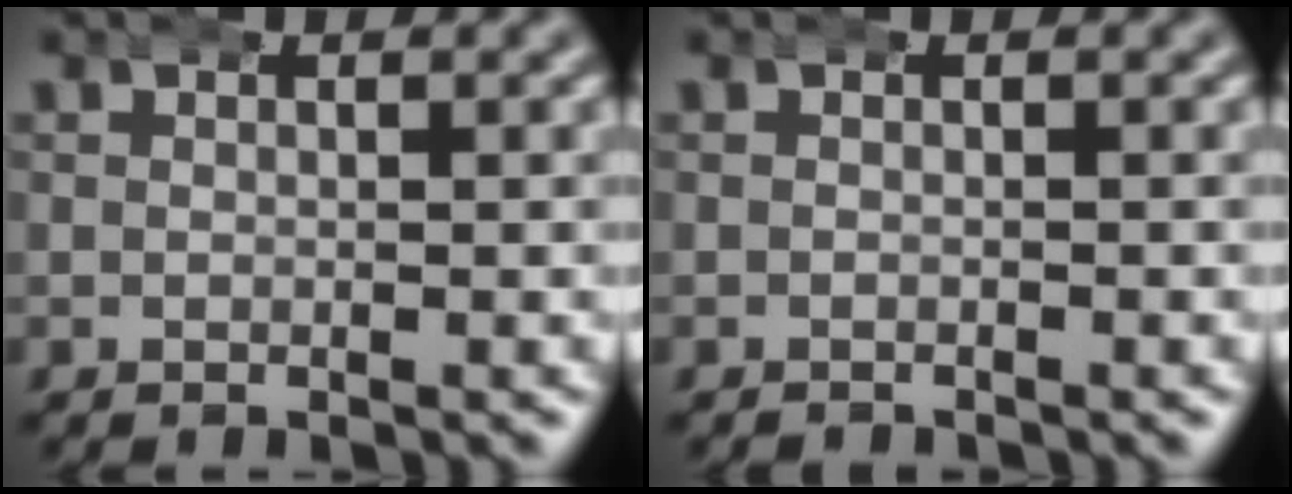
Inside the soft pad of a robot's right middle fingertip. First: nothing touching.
{"total": 0.6, "force": [-0.6, 0.0, -0.1], "torque": [-0.003, -0.006, -0.008]}